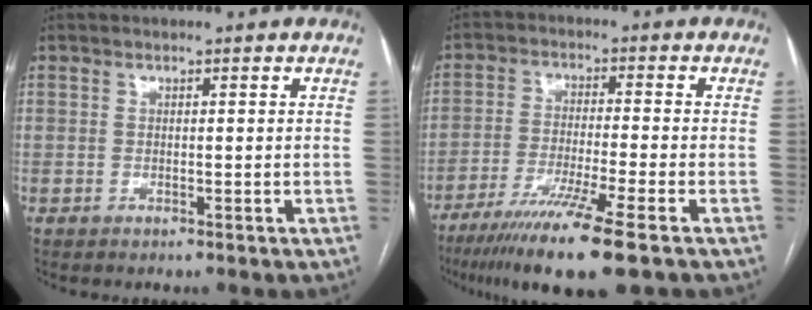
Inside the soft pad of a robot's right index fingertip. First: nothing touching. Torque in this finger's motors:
{"motor_torque": [0.85, -0.65, 0.64, 0.20]}